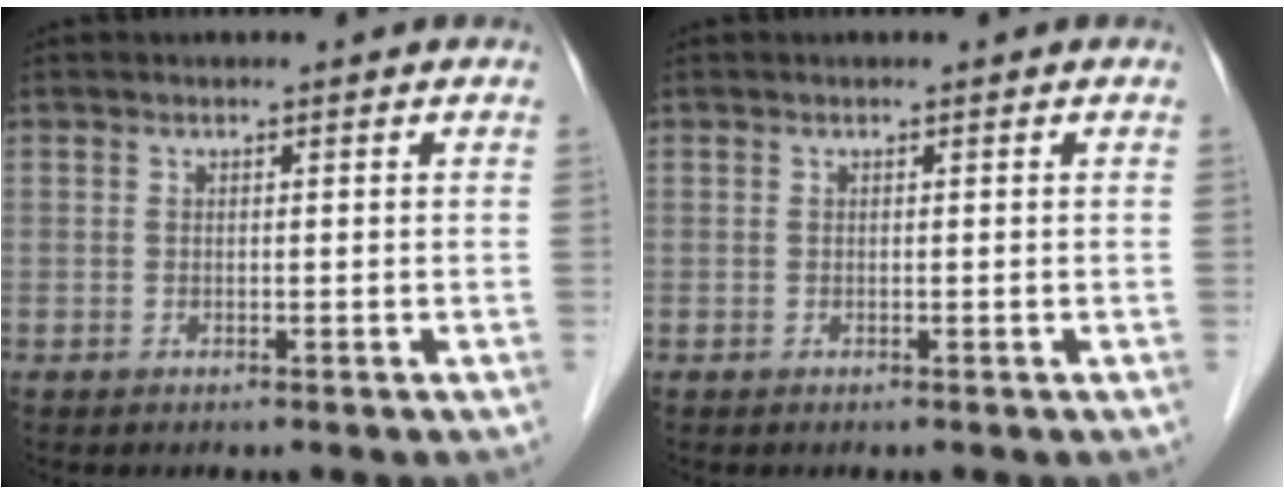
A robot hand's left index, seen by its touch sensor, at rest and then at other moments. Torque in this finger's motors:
{"motor_torque": [0.00, 0.00, 0.00, 0.00]}